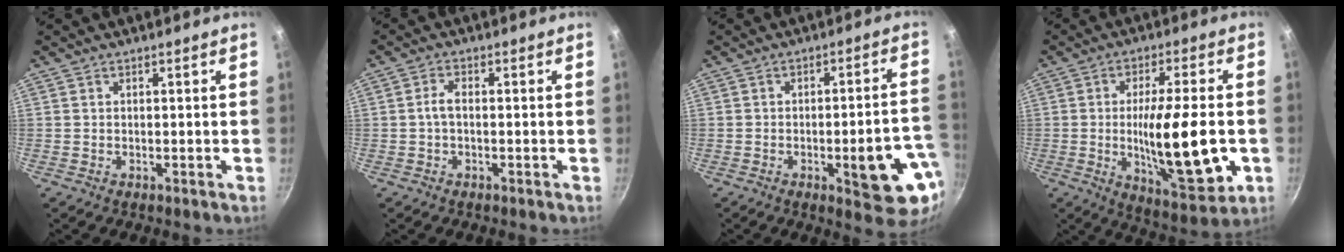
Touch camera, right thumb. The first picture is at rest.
{"total": 2.4, "force": [-0.3, 1.2, 2.1], "torque": [-0.047, 0.012, -0.010]}
{"total": 13.5, "force": [-4.0, 4.2, 12.2], "torque": [-0.123, 0.024, -0.048]}
{"total": 18.7, "force": [-2.6, 5.6, 17.7], "torque": [-0.273, -0.004, -0.035]}